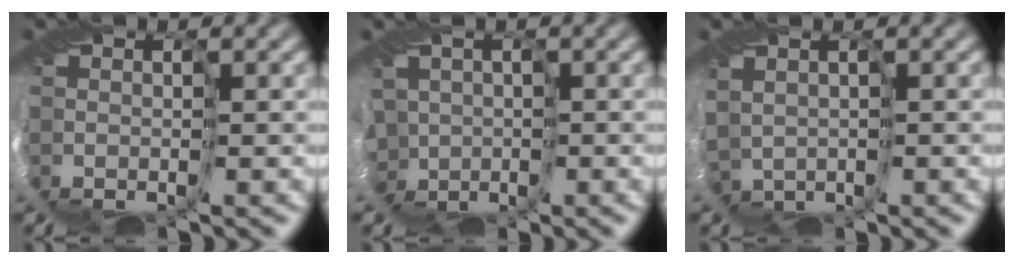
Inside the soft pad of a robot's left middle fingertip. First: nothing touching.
{"total": 5.2, "force": [-0.7, 4.3, 2.8], "torque": [-0.048, -0.009, -0.010]}
{"total": 1.6, "force": [1.2, 1.1, 0.1], "torque": [-0.014, 0.006, 0.028]}